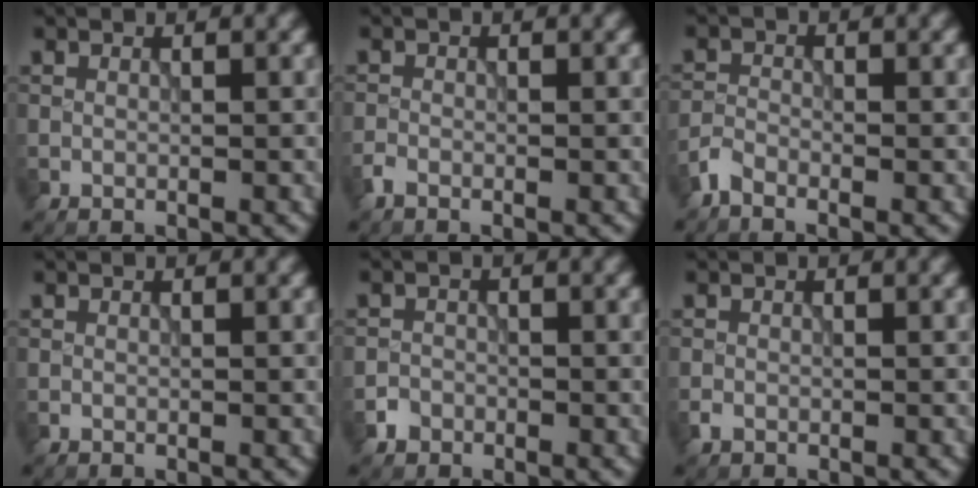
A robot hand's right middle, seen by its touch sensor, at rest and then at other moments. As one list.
[{"total": 0.9, "force": [-0.8, 0.3, 0.4], "torque": [-0.006, 0.000, -0.019]}, {"total": 1.6, "force": [-1.4, 0.5, 0.6], "torque": [-0.012, 0.002, -0.038]}, {"total": 0.0}, {"total": 1.3, "force": [-0.8, 1.0, 0.1], "torque": [0.008, 0.003, -0.017]}, {"total": 0.7, "force": [-0.5, 0.5, 0.2], "torque": [-0.002, -0.001, -0.010]}]